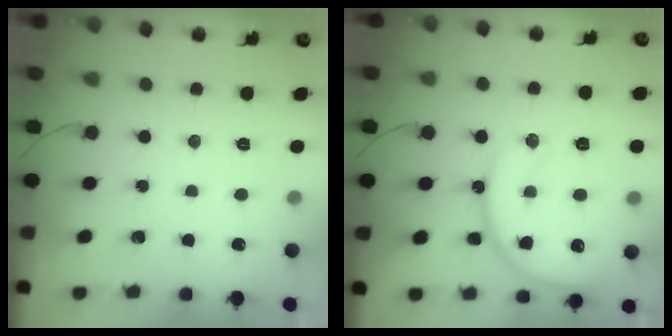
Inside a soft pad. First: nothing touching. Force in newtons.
{"total": 16.9, "press": 16.8, "slide": 1.7}